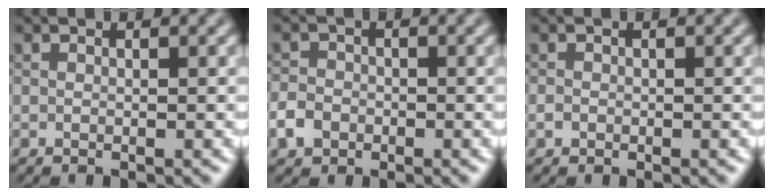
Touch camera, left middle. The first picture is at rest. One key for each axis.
{"total": 2.3, "fx": -1.1, "fy": 1.8, "fz": 0.9, "tx": -0.014, "ty": 0.001, "tz": -0.025}
{"total": 0.6, "fx": -0.3, "fy": 0.5, "fz": 0.2, "tx": -0.001, "ty": -0.002, "tz": -0.005}